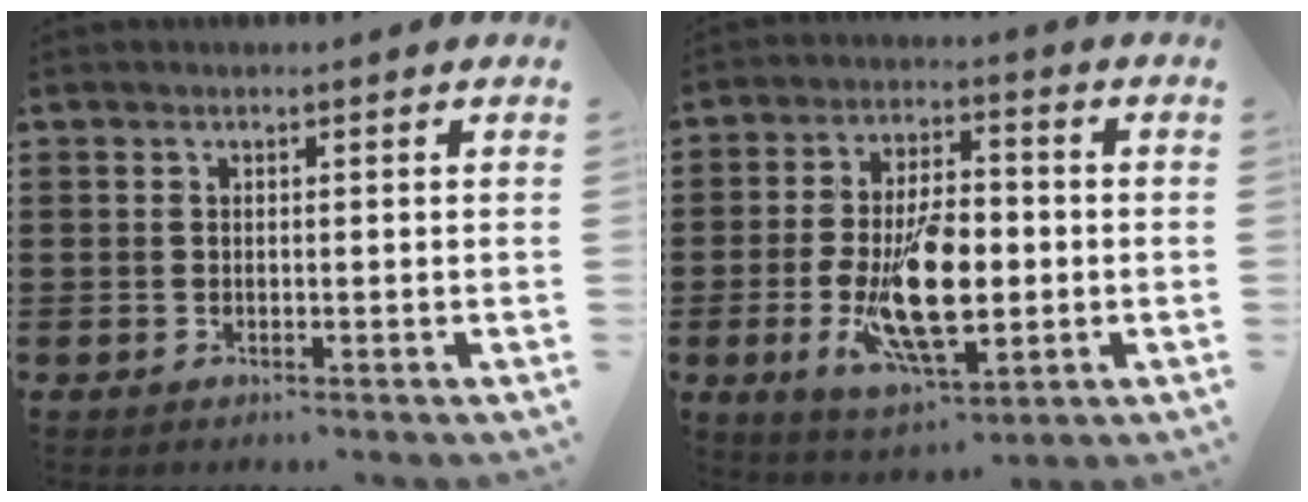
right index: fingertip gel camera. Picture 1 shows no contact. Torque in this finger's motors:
{"motor_torque": [2.14, 0.00, 1.05, 0.21]}